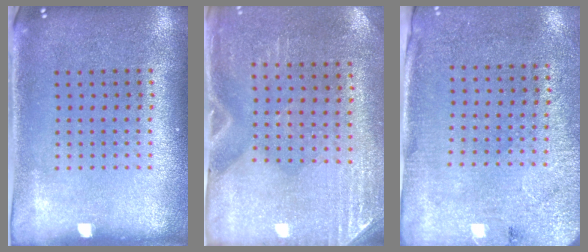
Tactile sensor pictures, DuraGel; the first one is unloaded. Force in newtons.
{"total": 3.0, "press": 2.6, "slide": 1.5}
{"total": 2.6, "press": 2.2, "slide": 1.4}